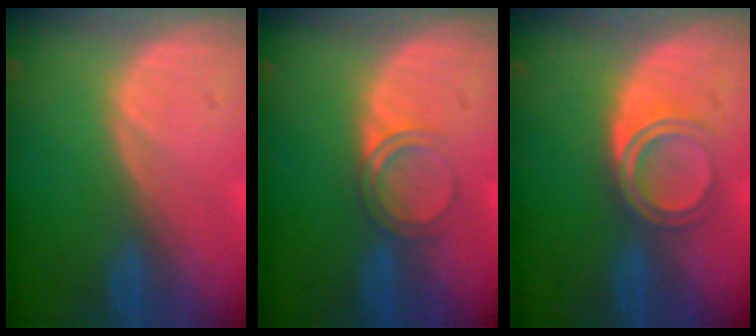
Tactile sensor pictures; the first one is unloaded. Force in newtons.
{"total": 3.0, "press": 3.0, "slide": 0.3}
{"total": 5.0, "press": 4.3, "slide": 2.6}